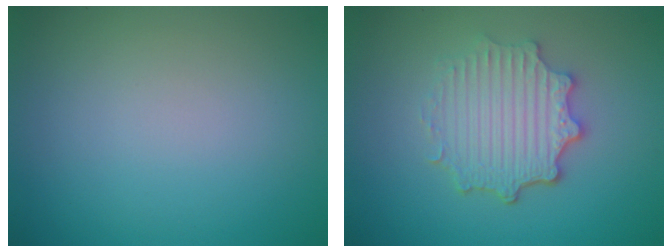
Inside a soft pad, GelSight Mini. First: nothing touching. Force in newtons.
{"total": 4.9, "press": 3.7, "slide": 3.1}